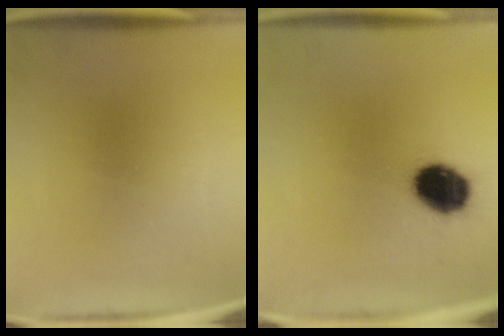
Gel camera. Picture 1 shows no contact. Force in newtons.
{"total": 12.4}